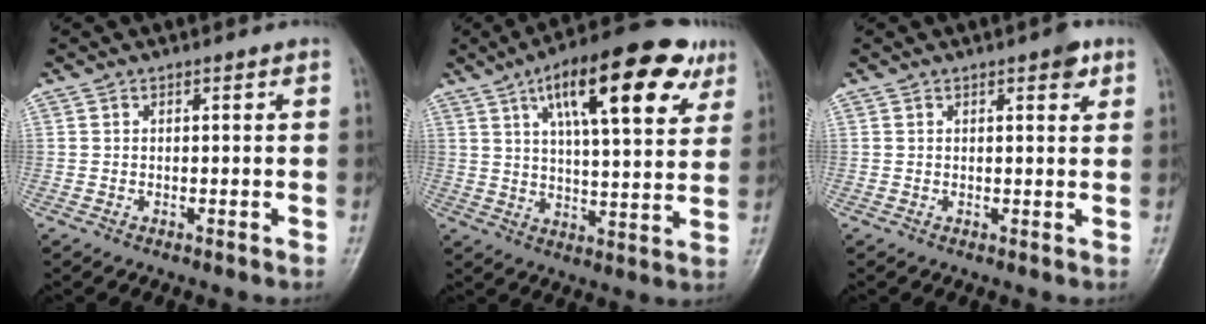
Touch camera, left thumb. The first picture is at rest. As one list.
[{"total": 20.7, "force": [10.0, 7.0, 16.7], "torque": [-0.222, -0.013, 0.147]}, {"total": 2.7, "force": [1.5, 1.0, 2.0], "torque": [-0.019, -0.005, 0.016]}]